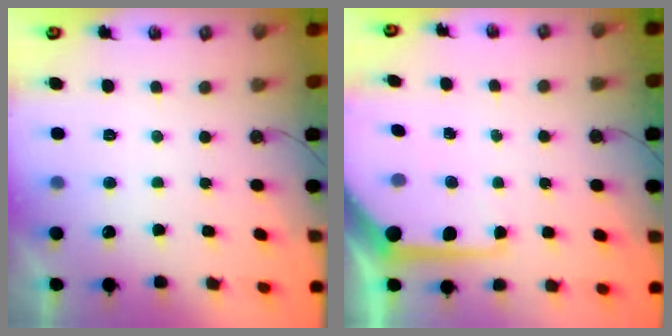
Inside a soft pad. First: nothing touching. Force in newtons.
{"total": 9.7, "press": 9.6, "slide": 1.1}